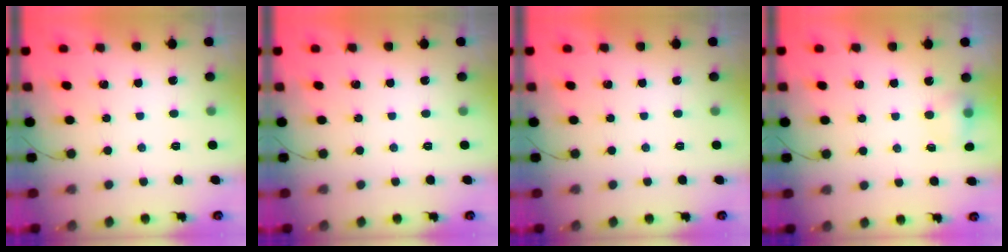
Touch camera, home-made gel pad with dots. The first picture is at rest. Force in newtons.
{"total": 0.0}
{"total": 0.0}
{"total": 7.8, "press": 4.2, "slide": 6.5}